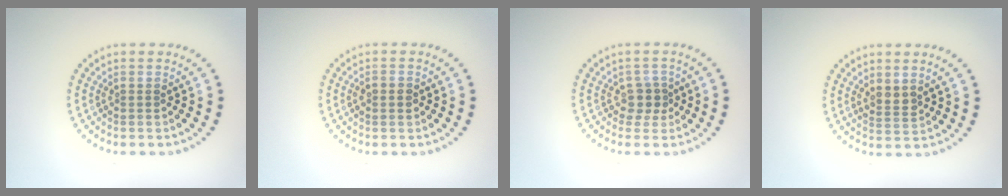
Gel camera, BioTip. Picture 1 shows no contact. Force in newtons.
{"total": 1.0, "press": 0.9, "slide": 0.2}
{"total": 1.8, "press": 1.4, "slide": 1.1}
{"total": 1.7, "press": 1.5, "slide": 0.9}